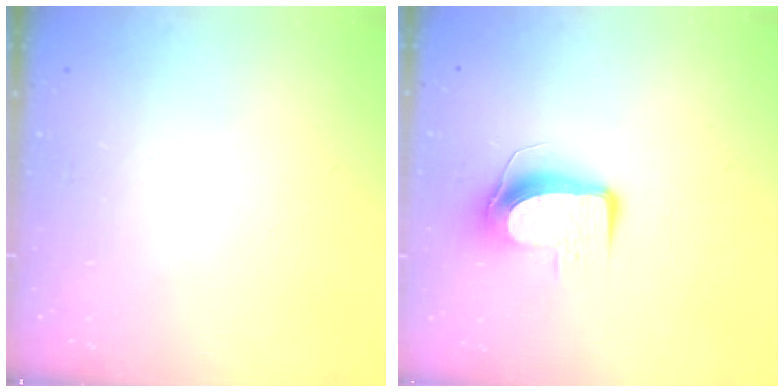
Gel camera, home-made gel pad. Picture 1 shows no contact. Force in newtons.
{"total": 10.0, "press": 10.0, "slide": 1.0}